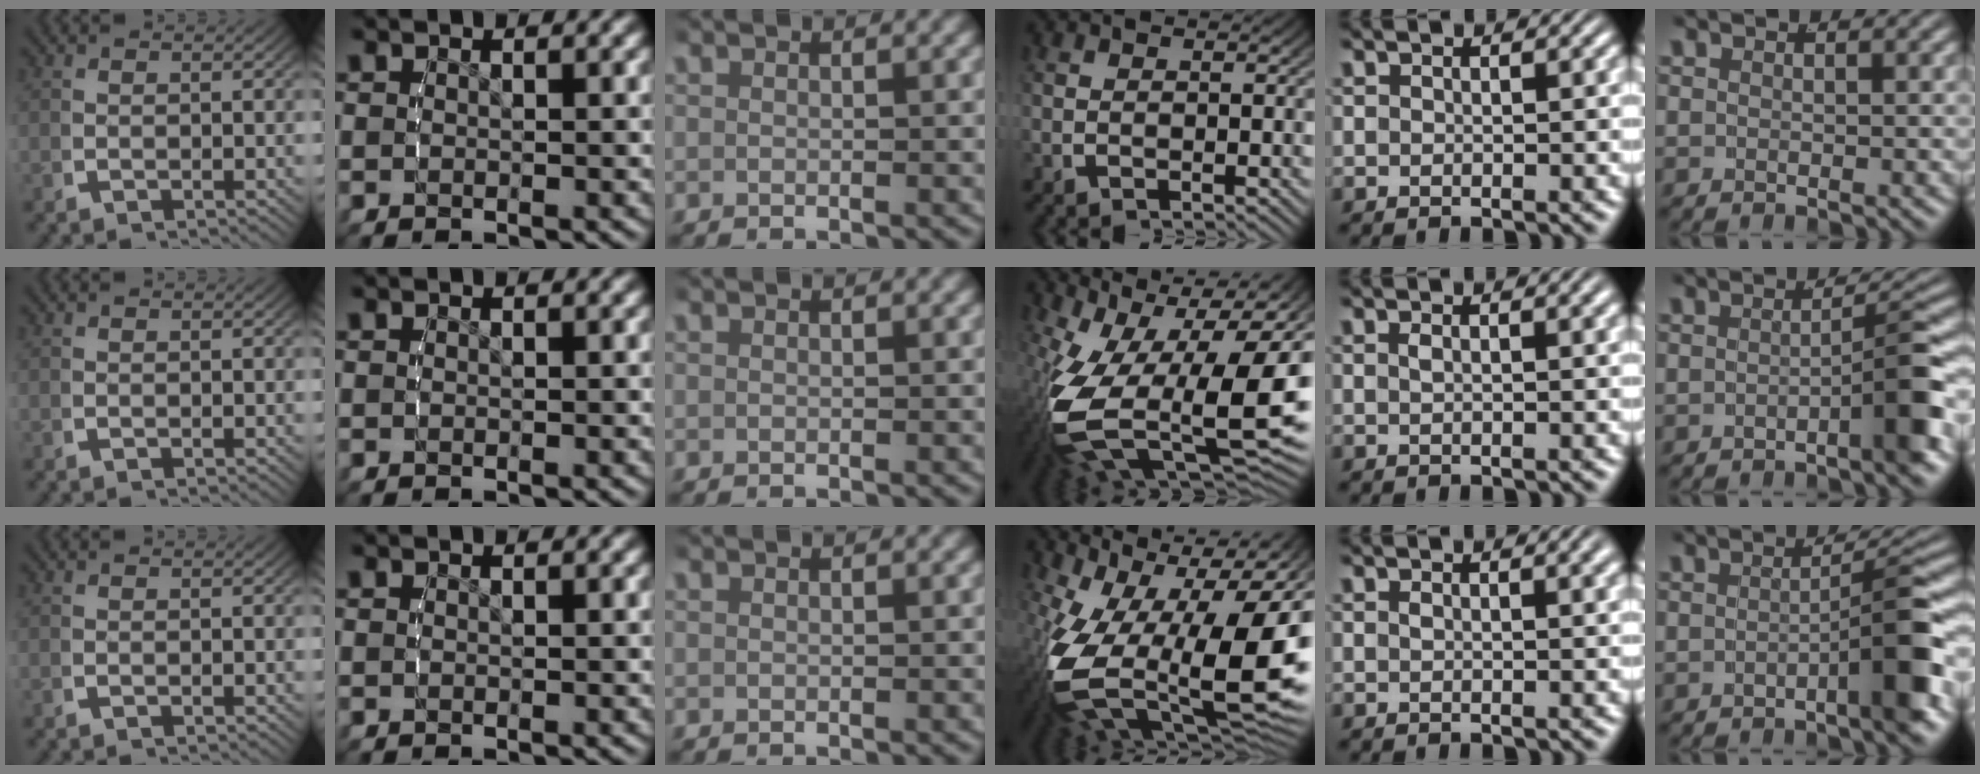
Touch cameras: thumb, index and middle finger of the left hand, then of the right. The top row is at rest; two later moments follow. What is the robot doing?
{"motion": "lift_and_place", "object": "button"}